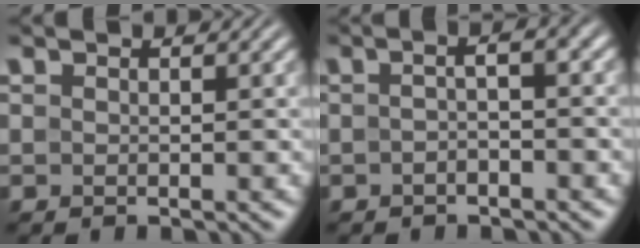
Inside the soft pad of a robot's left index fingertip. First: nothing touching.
{"total": 2.6, "force": [-0.4, 0.6, 2.5], "torque": [-0.041, 0.005, -0.011]}